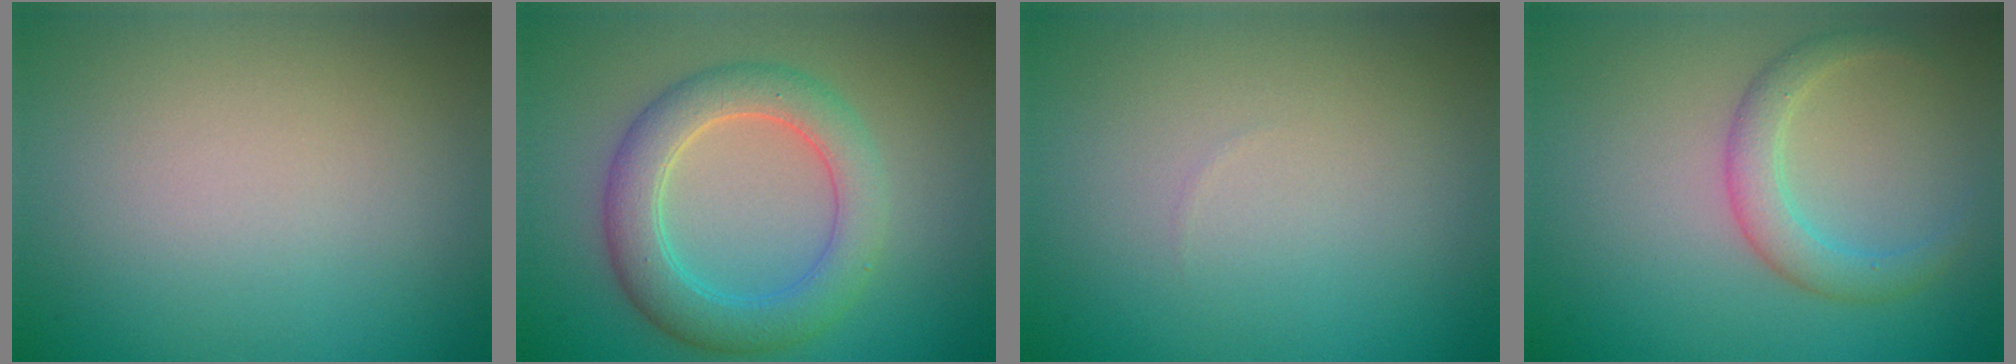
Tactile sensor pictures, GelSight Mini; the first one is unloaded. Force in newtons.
{"total": 5.1, "press": 5.1, "slide": 0.1}
{"total": 0.0}
{"total": 2.0, "press": 2.0, "slide": 0.2}